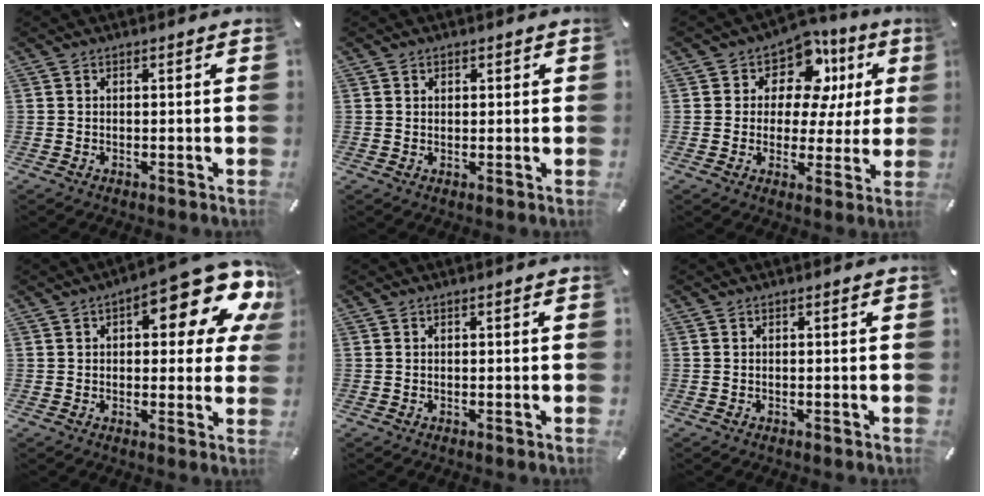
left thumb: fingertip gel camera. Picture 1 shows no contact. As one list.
[{"total": 1.3, "force": [0.5, 1.1, 0.2], "torque": [0.004, 0.000, 0.006]}, {"total": 11.5, "force": [5.8, 7.9, 6.0], "torque": [-0.086, -0.045, 0.103]}, {"total": 16.3, "force": [7.7, 6.6, 12.7], "torque": [-0.159, -0.053, 0.123]}, {"total": 0.0}, {"total": 0.0}]